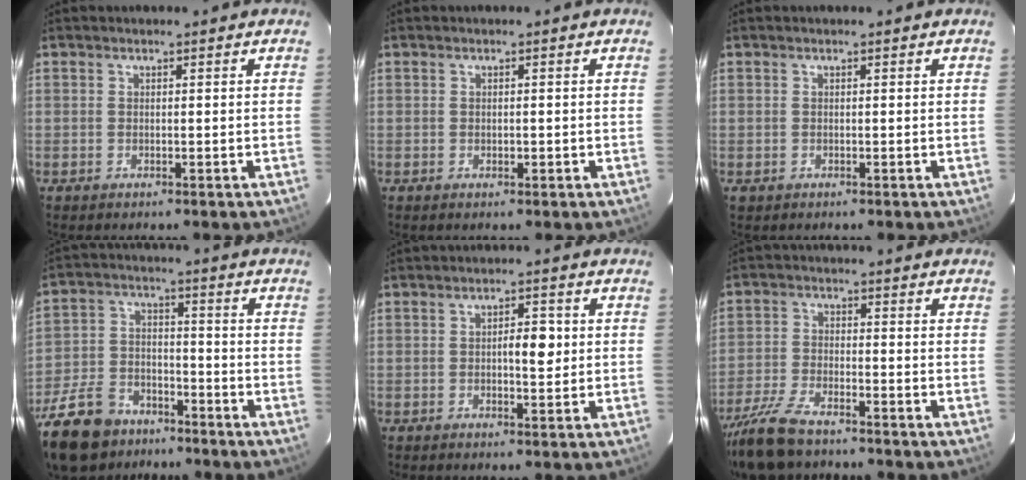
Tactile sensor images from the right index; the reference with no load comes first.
{"total": 0.8, "force": [-0.2, 0.4, 0.7], "torque": [-0.012, -0.001, -0.001]}
{"total": 0.6, "force": [0.0, 0.6, 0.0], "torque": [0.001, 0.006, 0.000]}
{"total": 12.9, "force": [-9.3, 7.5, 4.7], "torque": [-0.110, 0.007, -0.162]}
{"total": 3.7, "force": [0.2, 1.3, 3.5], "torque": [-0.052, 0.004, 0.003]}
{"total": 8.5, "force": [-7.0, 2.1, 4.3], "torque": [-0.093, -0.022, -0.128]}